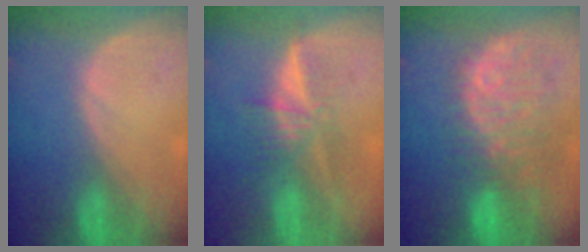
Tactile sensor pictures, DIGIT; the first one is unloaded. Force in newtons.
{"total": 5.8, "press": 5.5, "slide": 2.0}
{"total": 11.4, "press": 9.7, "slide": 5.9}